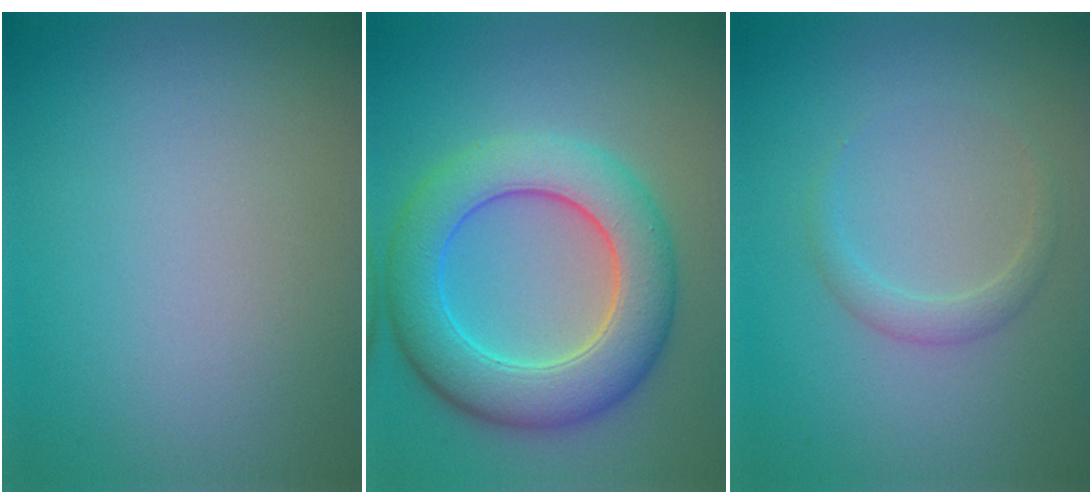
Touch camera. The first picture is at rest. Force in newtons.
{"total": 8.0, "press": 8.0, "slide": 0.3}
{"total": 1.4, "press": 1.4, "slide": 0.1}